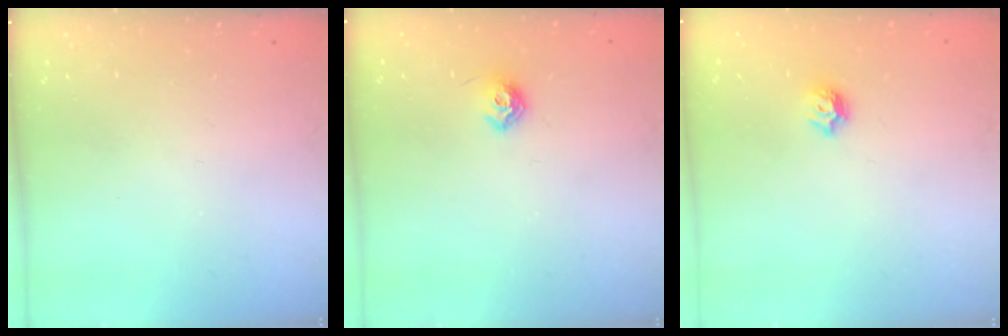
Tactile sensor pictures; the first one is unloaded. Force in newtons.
{"total": 7.9, "press": 7.8, "slide": 0.9}
{"total": 6.5, "press": 6.5, "slide": 0.7}